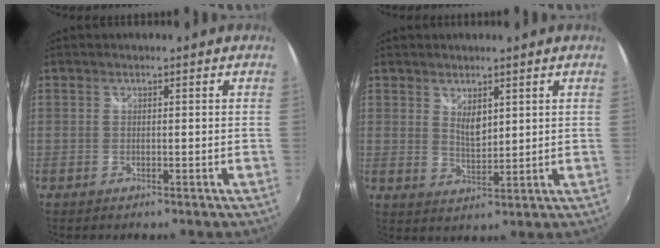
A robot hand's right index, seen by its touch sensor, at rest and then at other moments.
{"total": 4.0, "force": [2.1, 1.9, 2.9], "torque": [-0.044, -0.007, 0.038]}